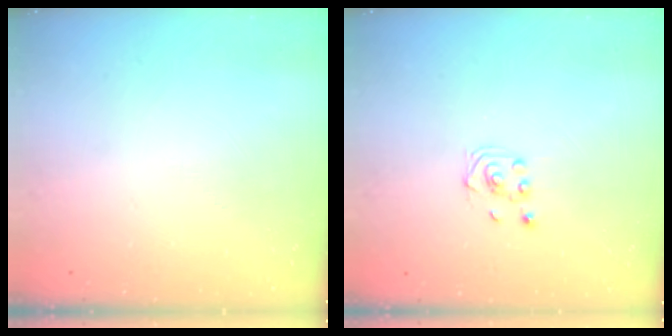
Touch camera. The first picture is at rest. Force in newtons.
{"total": 1.9, "press": 1.7, "slide": 0.8}